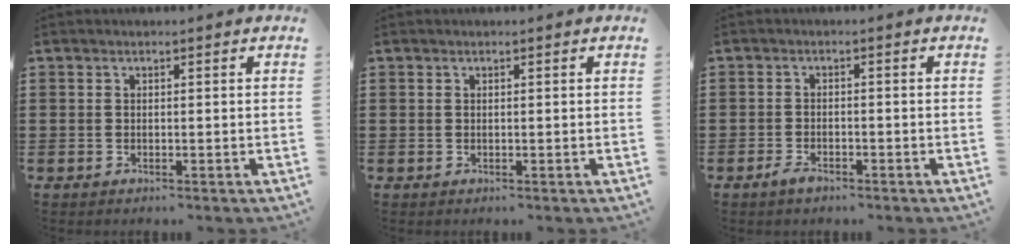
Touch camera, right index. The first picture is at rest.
{"total": 0.0}
{"total": 1.7, "force": [-1.3, 0.8, 0.8], "torque": [-0.017, 0.000, -0.026]}